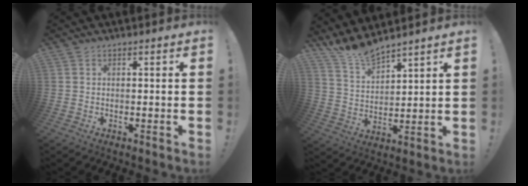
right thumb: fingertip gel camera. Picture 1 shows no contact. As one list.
[{"total": 9.2, "force": [8.8, 1.4, 2.3], "torque": [-0.064, -0.060, 0.166]}]